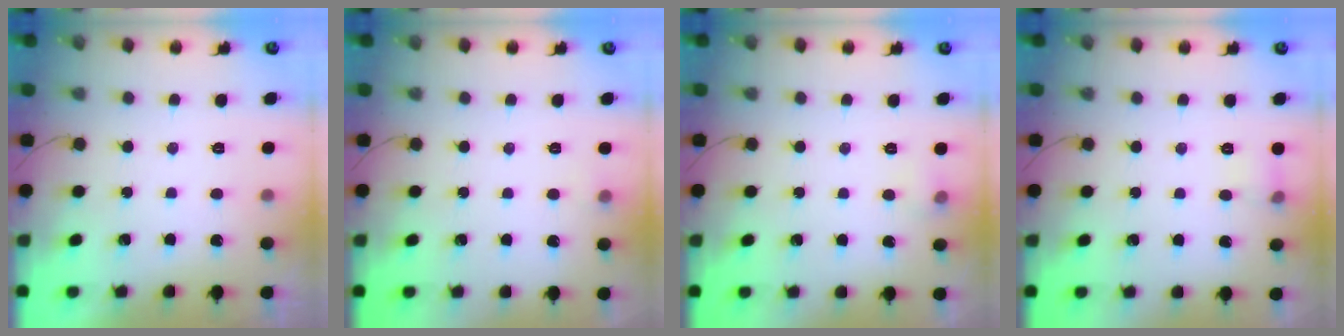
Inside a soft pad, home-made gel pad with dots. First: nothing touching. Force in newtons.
{"total": 4.0, "press": 3.9, "slide": 1.0}
{"total": 5.0, "press": 4.1, "slide": 2.7}
{"total": 5.4, "press": 5.2, "slide": 1.7}